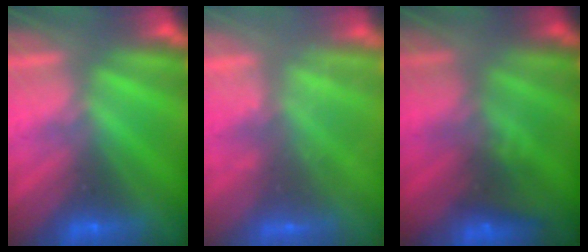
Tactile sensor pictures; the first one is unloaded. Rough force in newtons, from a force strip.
{"total": 2.3}
{"total": 4.2}